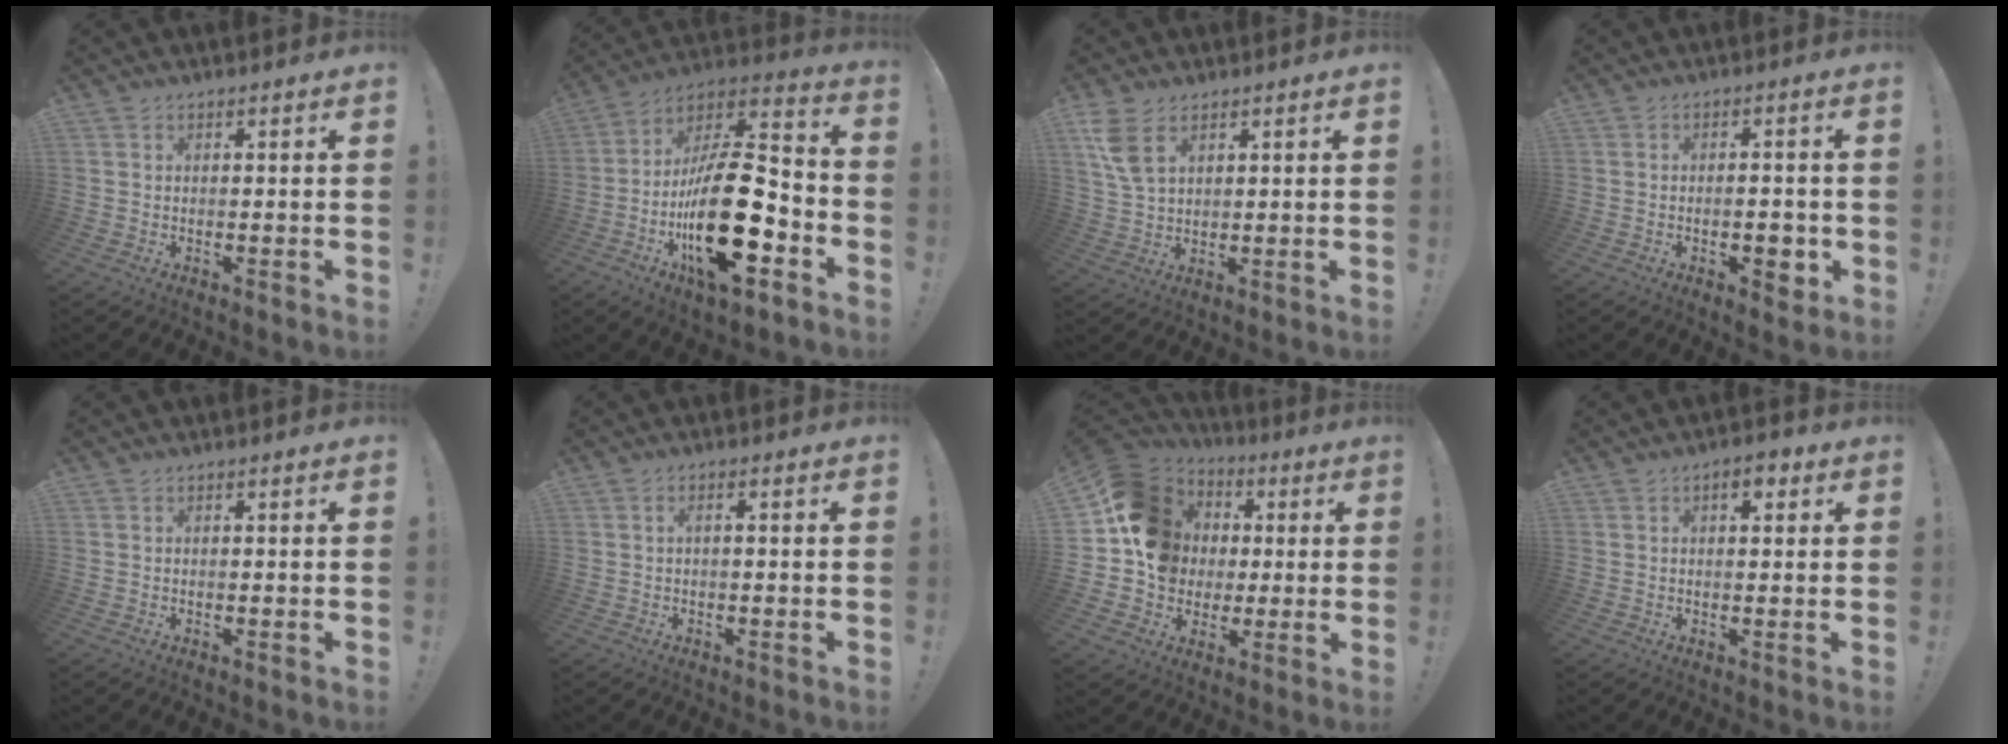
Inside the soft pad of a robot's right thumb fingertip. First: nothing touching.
{"total": 27.5, "force": [-8.0, 11.2, 23.8], "torque": [-0.428, 0.042, -0.126]}
{"total": 8.5, "force": [4.1, 4.8, 5.7], "torque": [-0.117, -0.009, 0.078]}
{"total": 4.7, "force": [-1.8, 2.1, 3.8], "torque": [-0.039, 0.004, -0.031]}
{"total": 0.0}
{"total": 1.8, "force": [-0.4, 0.1, 1.7], "torque": [-0.031, 0.004, -0.009]}
{"total": 17.1, "force": [1.4, 15.0, 8.1], "torque": [-0.113, 0.008, 0.046]}
{"total": 3.8, "force": [1.6, 2.0, 2.9], "torque": [-0.029, -0.001, 0.021]}